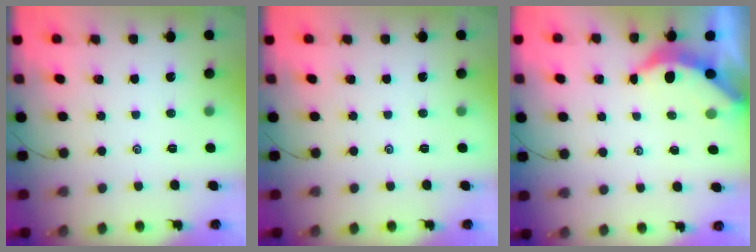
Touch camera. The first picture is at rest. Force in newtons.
{"total": 0.0}
{"total": 4.0, "press": 3.9, "slide": 0.5}